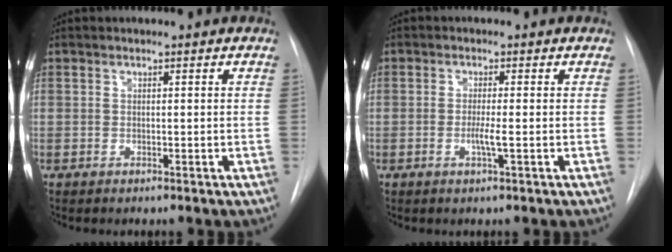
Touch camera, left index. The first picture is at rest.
{"total": 2.2, "force": [-0.5, -0.2, 2.1], "torque": [-0.042, -0.004, -0.010]}